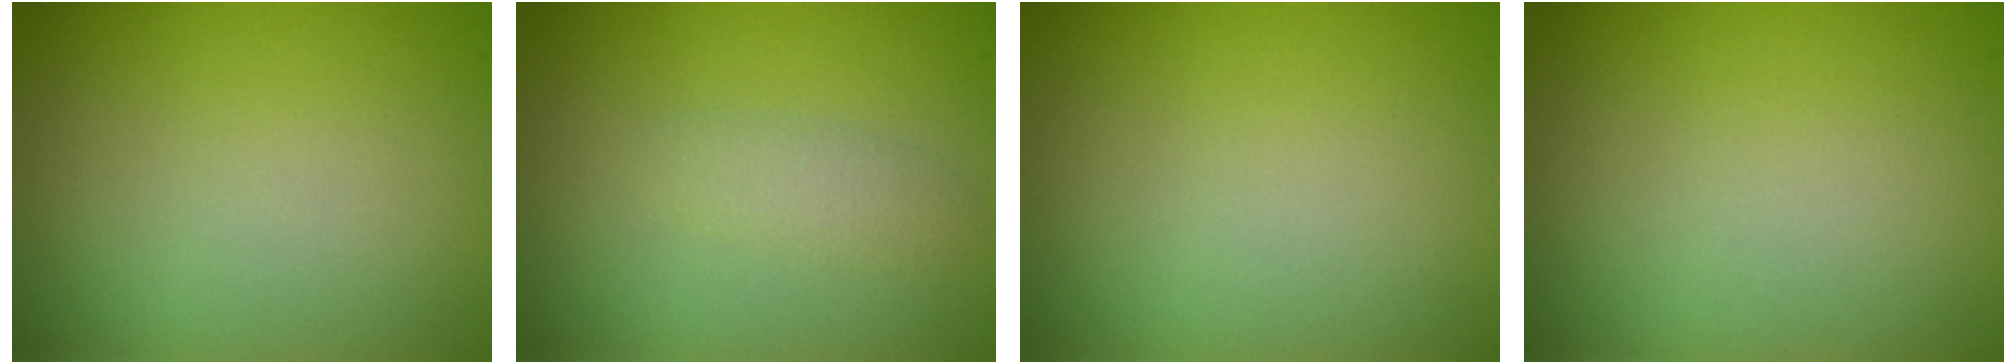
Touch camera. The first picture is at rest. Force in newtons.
{"total": 1.5, "press": 1.5, "slide": 0.0}
{"total": 0.0}
{"total": 0.0}